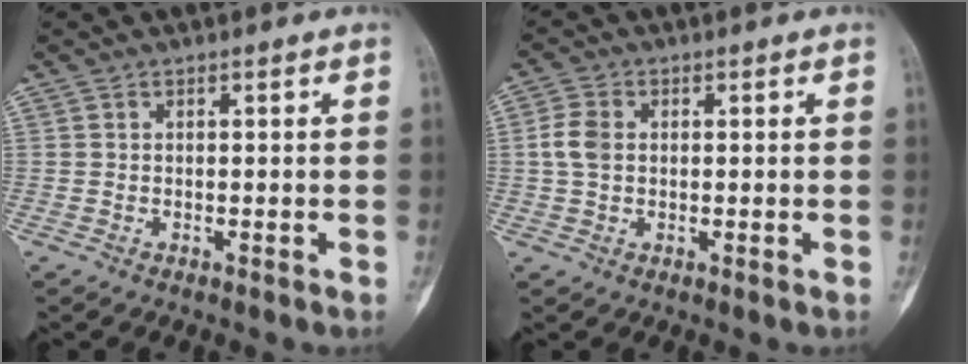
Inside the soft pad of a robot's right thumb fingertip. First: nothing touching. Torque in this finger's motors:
{"motor_torque": [-0.32, 0.47, 0.04, 0.00, 0.05]}